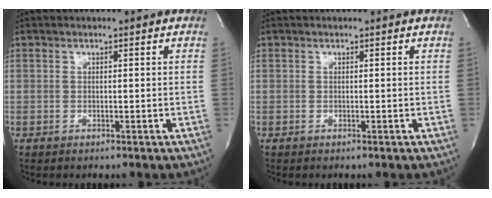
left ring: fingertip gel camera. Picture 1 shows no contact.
{"total": 0.0}